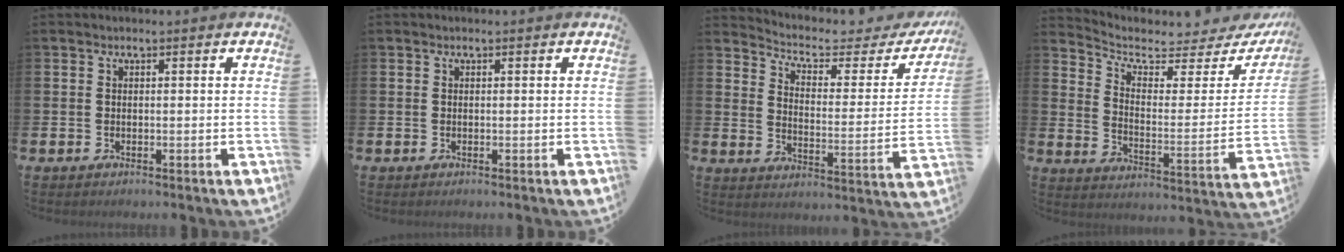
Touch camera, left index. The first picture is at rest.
{"total": 0.0}
{"total": 4.9, "force": [4.0, 1.9, 2.0], "torque": [-0.061, -0.030, 0.059]}
{"total": 5.3, "force": [4.6, 1.8, 1.7], "torque": [-0.058, -0.039, 0.072]}